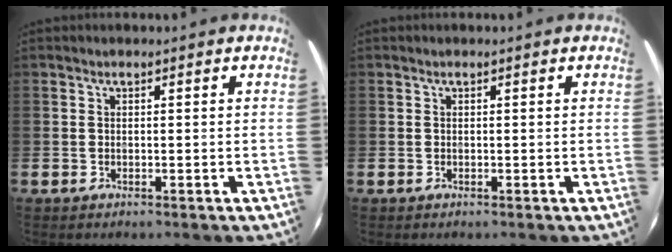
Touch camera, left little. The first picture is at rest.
{"total": 0.0}